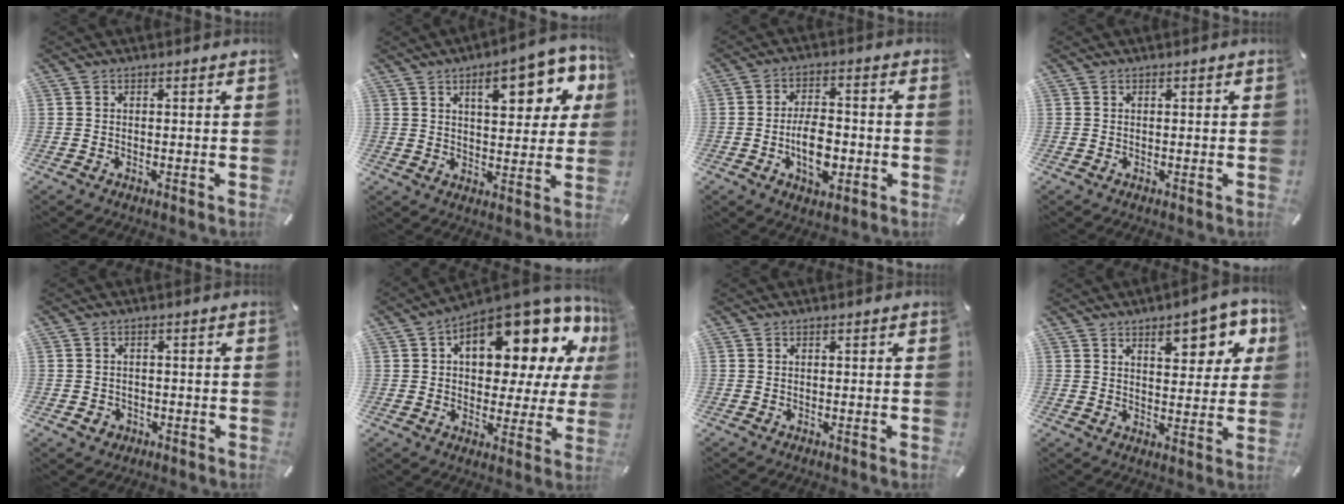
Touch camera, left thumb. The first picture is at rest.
{"total": 15.0, "force": [6.6, 6.4, 11.8], "torque": [-0.153, -0.021, 0.102]}
{"total": 9.5, "force": [-2.5, 5.7, 7.2], "torque": [-0.127, 0.002, -0.044]}
{"total": 0.0}
{"total": 2.4, "force": [-1.0, 2.1, 0.5], "torque": [-0.001, 0.002, -0.023]}
{"total": 17.7, "force": [9.9, 8.3, 12.1], "torque": [-0.164, -0.088, 0.159]}
{"total": 0.0}
{"total": 11.8, "force": [6.2, 5.7, 8.3], "torque": [-0.092, -0.031, 0.099]}